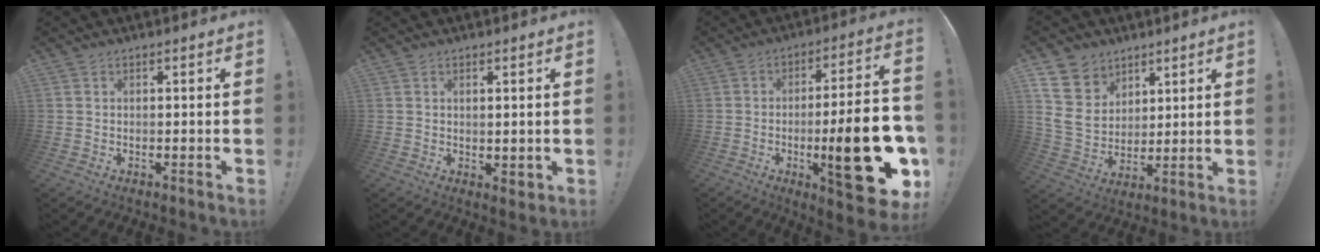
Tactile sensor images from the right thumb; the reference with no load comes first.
{"total": 2.3, "force": [1.5, 1.0, 1.4], "torque": [-0.016, -0.008, 0.026]}
{"total": 25.5, "force": [-6.6, 7.1, 23.6], "torque": [-0.341, 0.020, -0.094]}
{"total": 13.9, "force": [6.0, 11.4, 5.2], "torque": [-0.097, -0.041, 0.123]}